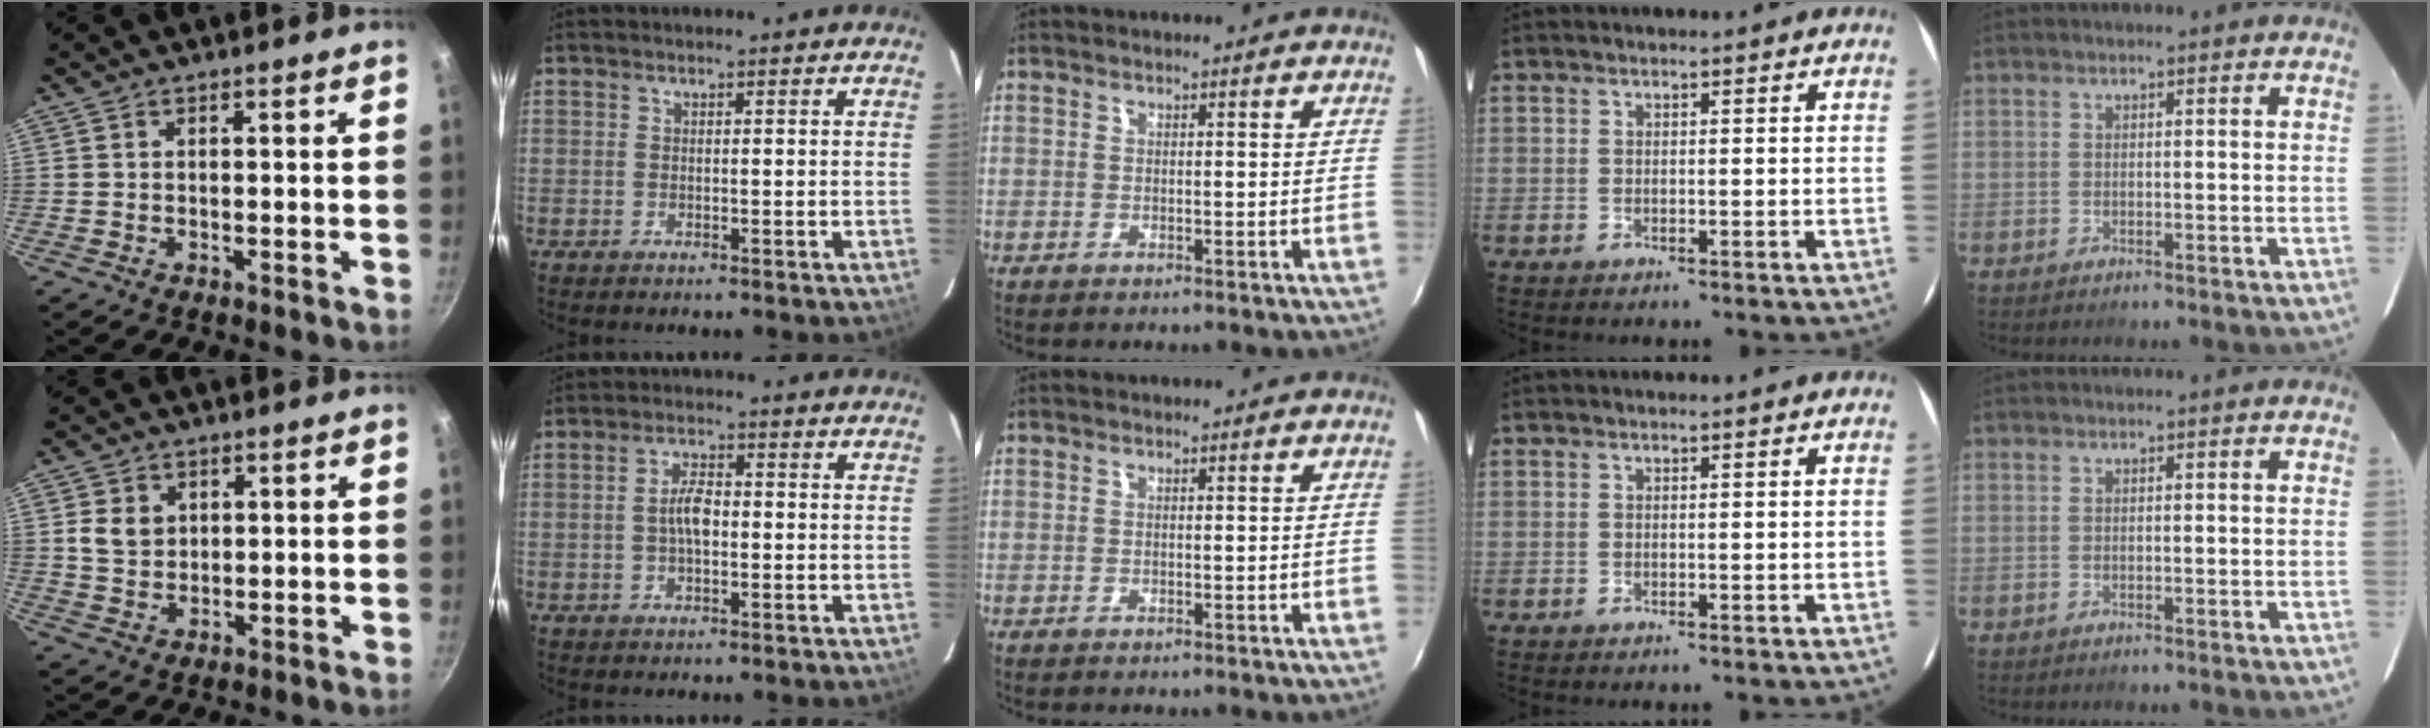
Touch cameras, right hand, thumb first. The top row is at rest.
{"thumb": {"total": 4.8, "force": [1.3, 3.9, 2.5], "torque": [-0.032, -0.003, 0.027]}, "index": {"total": 4.2, "force": [-0.5, 1.9, 3.8], "torque": [-0.074, 0.008, -0.008]}}